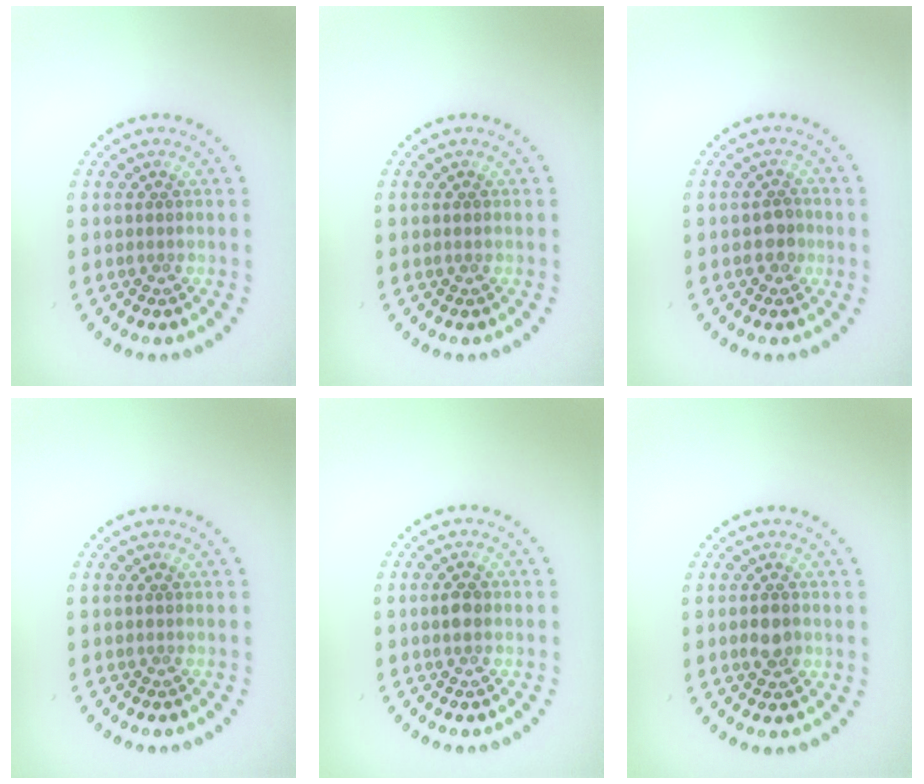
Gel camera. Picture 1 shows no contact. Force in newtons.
{"total": 0.5, "press": 0.5, "slide": 0.0}
{"total": 1.6, "press": 1.5, "slide": 0.5}
{"total": 0.0}
{"total": 1.4, "press": 1.4, "slide": 0.1}
{"total": 2.0, "press": 2.0, "slide": 0.3}